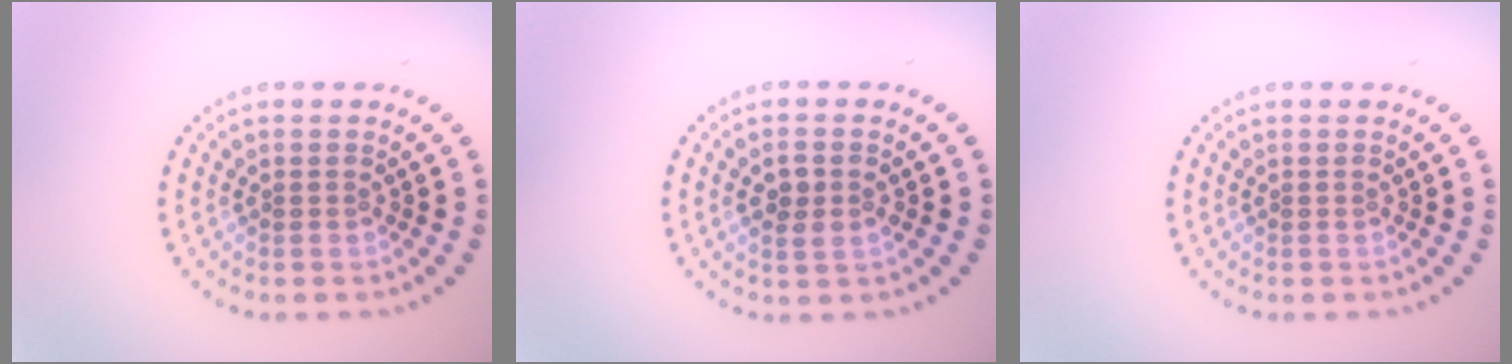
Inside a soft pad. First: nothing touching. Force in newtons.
{"total": 1.9, "press": 1.9, "slide": 0.3}
{"total": 0.0}